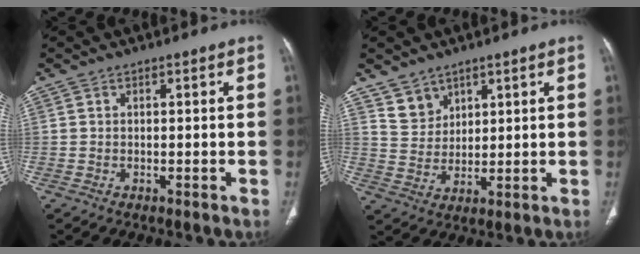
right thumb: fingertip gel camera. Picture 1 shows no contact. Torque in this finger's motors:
{"motor_torque": [-0.52, 0.43, 0.21, -0.04, -0.01]}